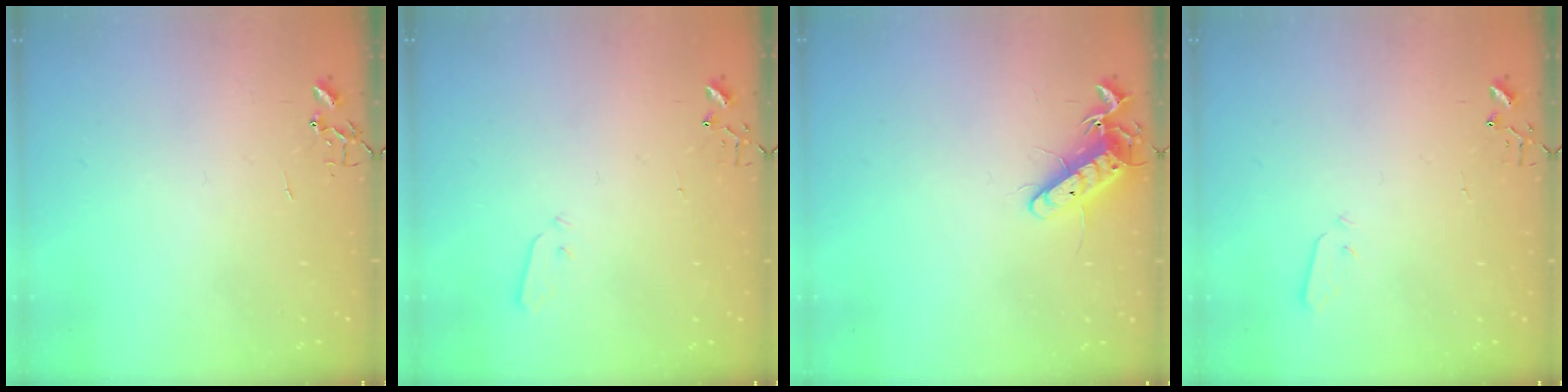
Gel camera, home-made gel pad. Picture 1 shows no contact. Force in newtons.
{"total": 3.0, "press": 2.9, "slide": 0.7}
{"total": 12.0, "press": 11.9, "slide": 1.2}
{"total": 2.2, "press": 2.2, "slide": 0.4}